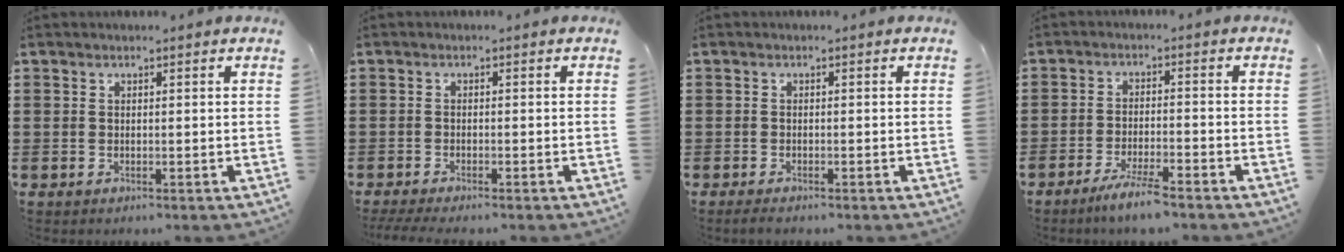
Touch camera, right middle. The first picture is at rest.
{"total": 1.5, "force": [-1.4, 0.0, 0.7], "torque": [-0.021, -0.007, -0.027]}
{"total": 0.9, "force": [-0.8, 0.1, 0.3], "torque": [-0.009, -0.008, -0.014]}
{"total": 4.4, "force": [-3.6, 0.1, 2.5], "torque": [-0.053, -0.006, -0.069]}